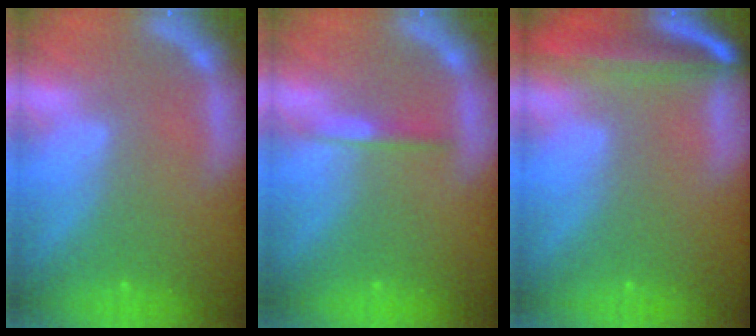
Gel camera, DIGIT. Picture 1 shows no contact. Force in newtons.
{"total": 1.4}
{"total": 8.6}